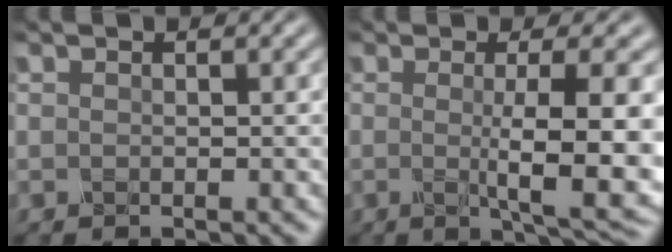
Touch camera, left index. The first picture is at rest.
{"total": 8.3, "force": [-0.7, 1.7, 8.1], "torque": [-0.115, -0.009, -0.006]}